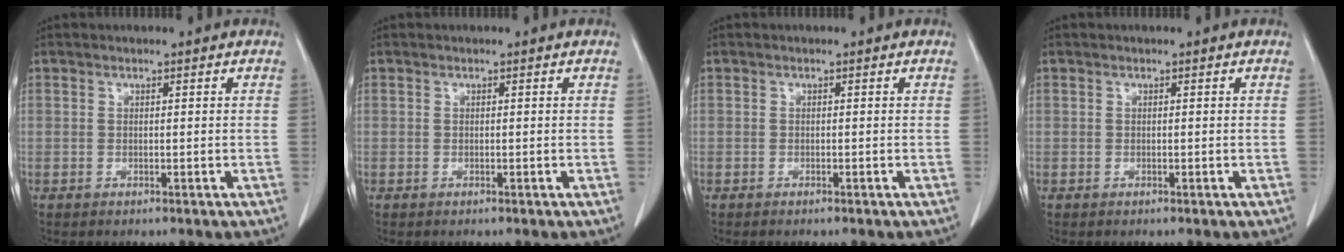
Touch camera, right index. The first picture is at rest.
{"total": 0.0}
{"total": 0.6, "force": [-0.5, 0.0, 0.3], "torque": [-0.006, -0.002, -0.008]}
{"total": 0.0}